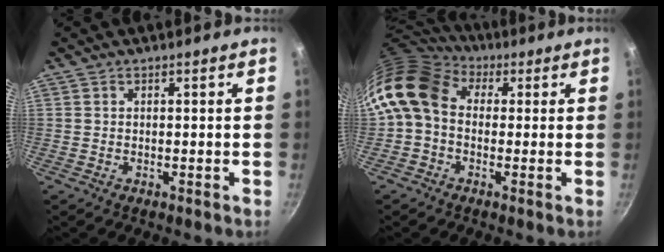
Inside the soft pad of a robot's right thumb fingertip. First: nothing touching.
{"total": 11.7, "force": [1.5, 9.0, 7.3], "torque": [-0.126, 0.018, 0.004]}